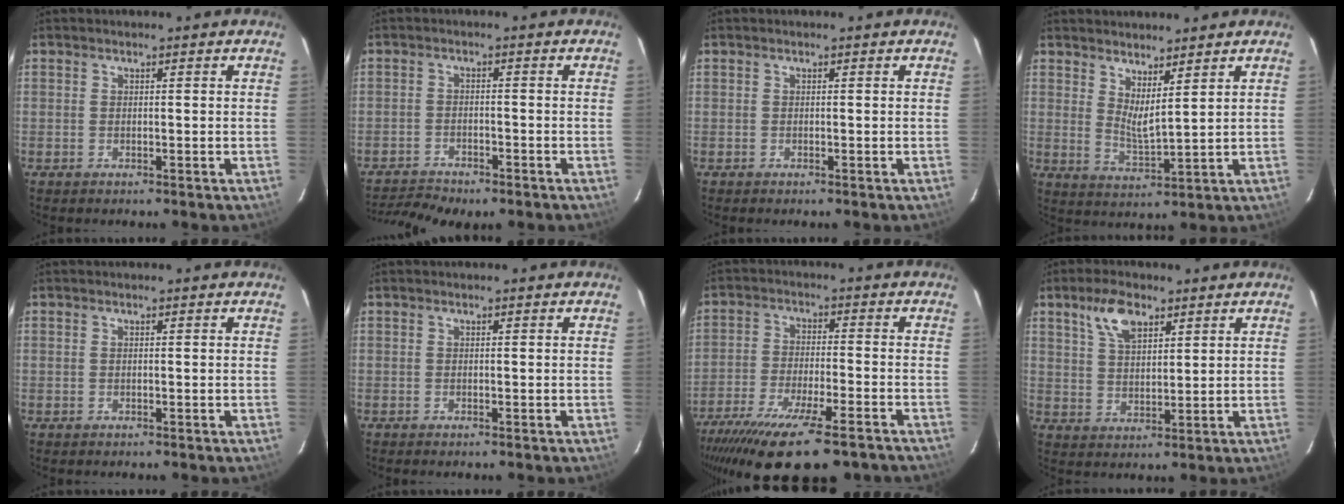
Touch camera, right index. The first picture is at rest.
{"total": 7.6, "force": [-6.8, 1.8, 3.0], "torque": [-0.083, -0.016, -0.112]}
{"total": 0.0}
{"total": 5.5, "force": [4.3, 0.8, 3.3], "torque": [-0.056, -0.012, 0.072]}
{"total": 0.0}
{"total": 0.0}
{"total": 21.1, "force": [-16.1, 4.8, 12.9], "torque": [-0.248, -0.064, -0.252]}
{"total": 7.2, "force": [4.2, 3.4, 4.8], "torque": [-0.091, 0.014, 0.081]}